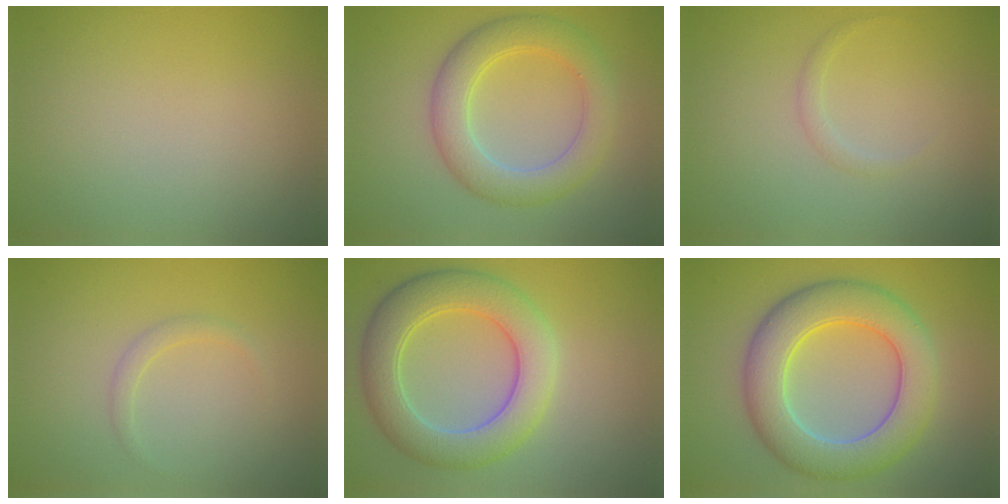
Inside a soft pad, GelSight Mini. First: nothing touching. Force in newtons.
{"total": 5.2, "press": 5.2, "slide": 0.1}
{"total": 0.8, "press": 0.8, "slide": 0.1}
{"total": 1.1, "press": 1.1, "slide": 0.1}
{"total": 6.9, "press": 6.9, "slide": 0.1}
{"total": 8.4, "press": 8.3, "slide": 0.6}